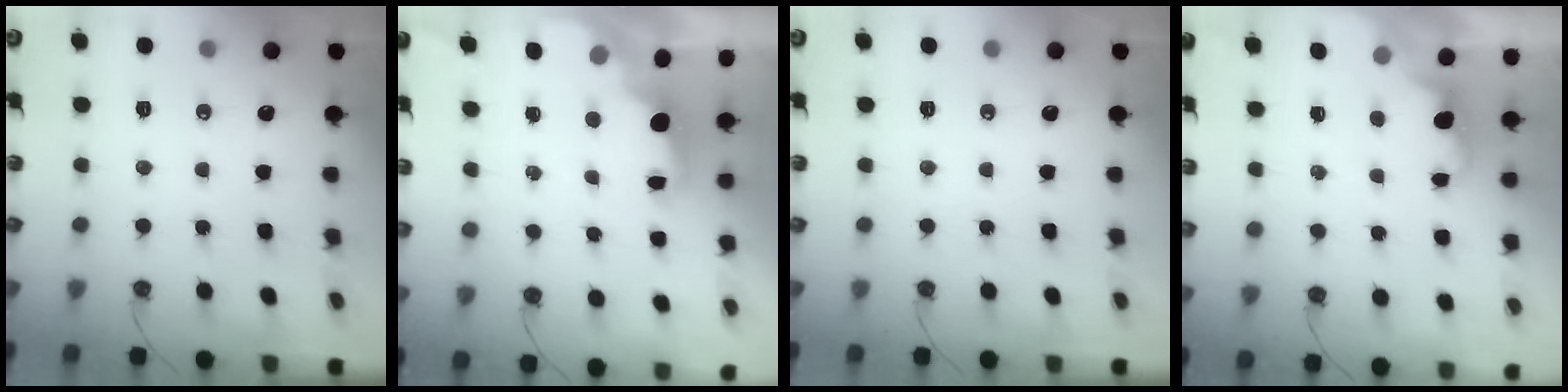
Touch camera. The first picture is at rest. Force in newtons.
{"total": 2.4, "press": 2.3, "slide": 0.8}
{"total": 0.0}
{"total": 1.6, "press": 1.3, "slide": 0.8}